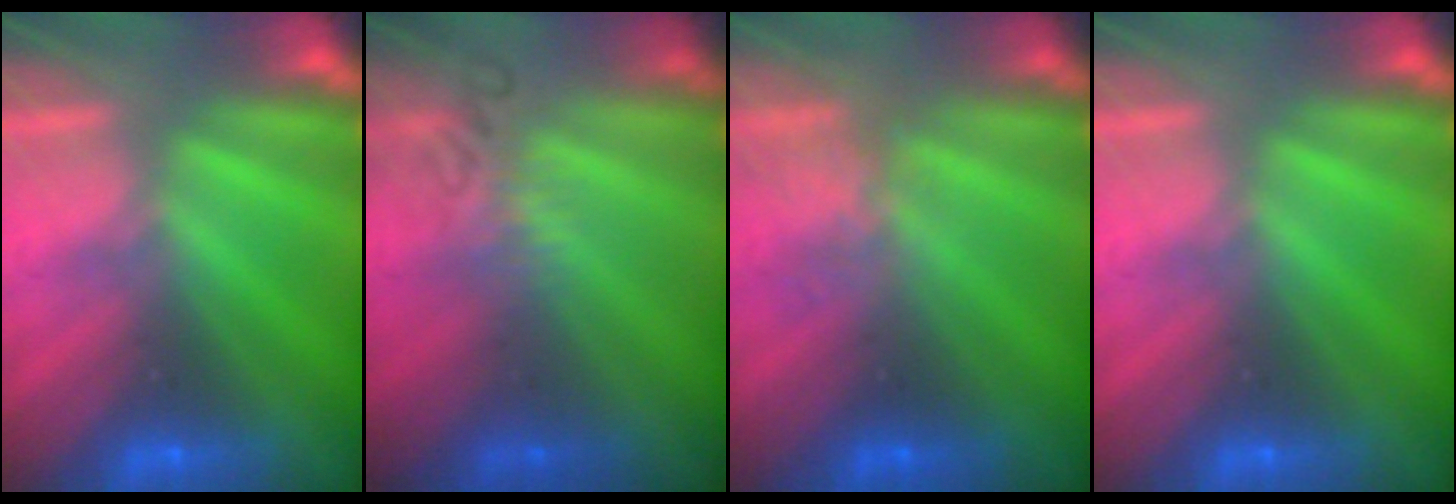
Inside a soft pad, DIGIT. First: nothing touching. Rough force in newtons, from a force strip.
{"total": 2.4}
{"total": 1.9}
{"total": 0.0}